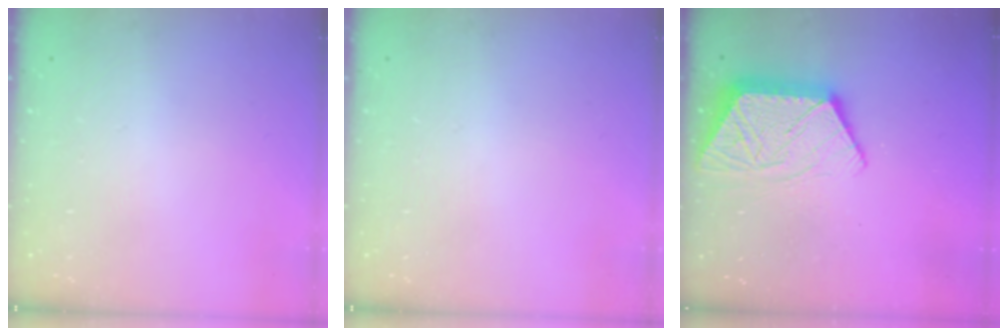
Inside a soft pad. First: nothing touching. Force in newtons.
{"total": 0.0}
{"total": 13.1, "press": 13.1, "slide": 1.0}